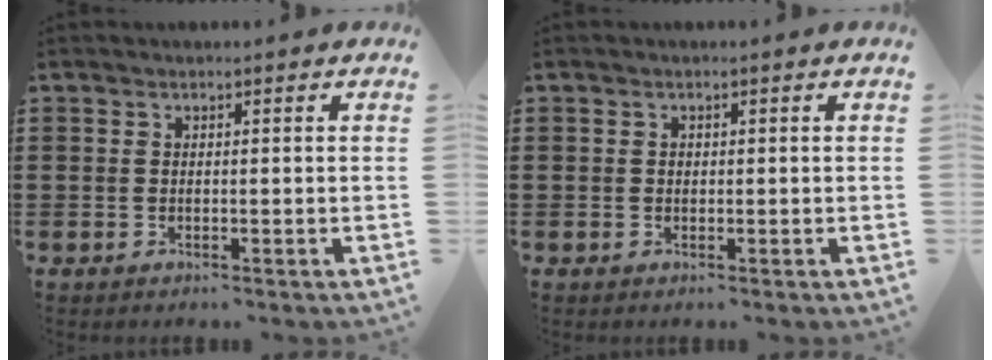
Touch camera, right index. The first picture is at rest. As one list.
[{"total": 0.5, "force": [0.1, 0.5, 0.2], "torque": [-0.006, 0.002, 0.002]}]